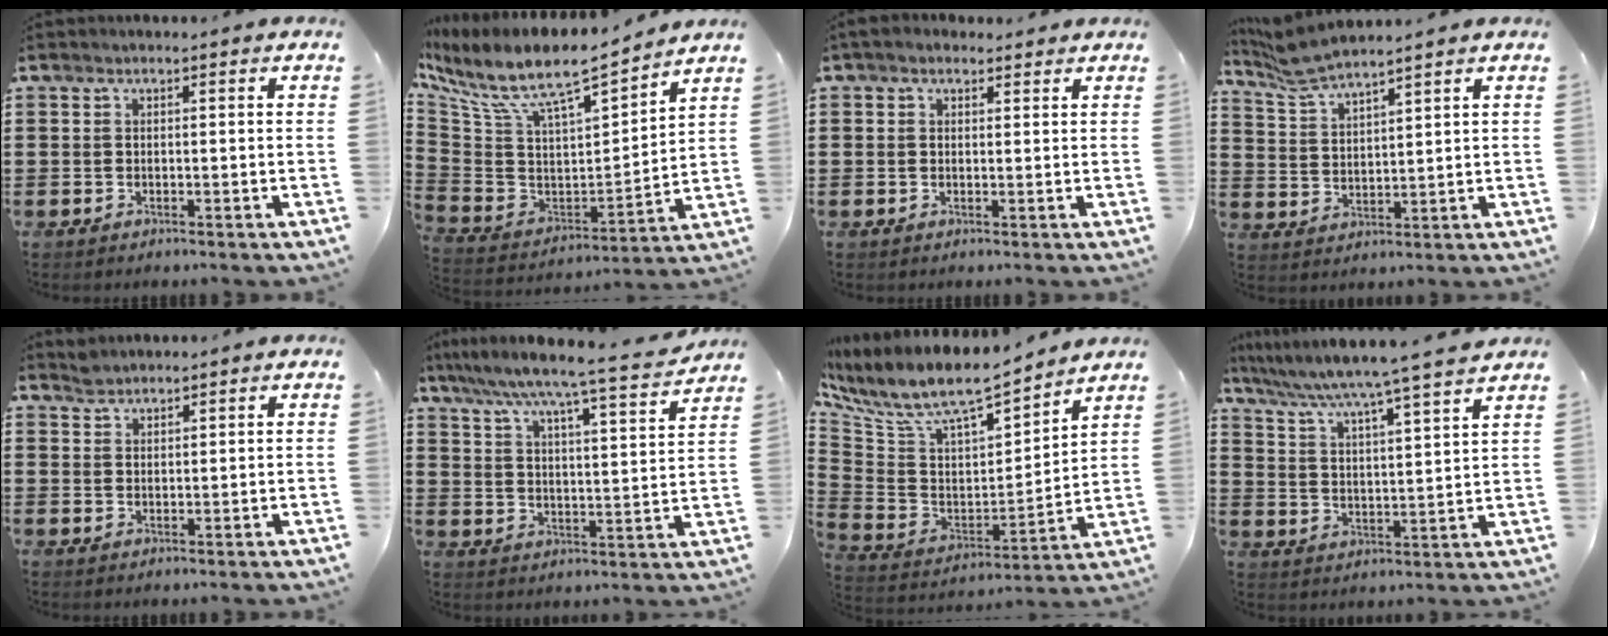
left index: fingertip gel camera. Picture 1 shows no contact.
{"total": 9.1, "force": [6.9, 2.2, 5.4], "torque": [-0.135, -0.055, 0.116]}
{"total": 1.7, "force": [1.1, 1.2, 0.3], "torque": [-0.011, 0.009, 0.021]}
{"total": 5.0, "force": [4.7, 0.1, 1.5], "torque": [-0.047, -0.017, 0.086]}
{"total": 1.7, "force": [1.7, 0.4, -0.1], "torque": [-0.003, 0.001, 0.033]}
{"total": 6.0, "force": [5.4, -0.9, 2.5], "torque": [-0.074, -0.047, 0.082]}
{"total": 8.1, "force": [6.6, 2.3, 4.1], "torque": [-0.109, -0.052, 0.110]}
{"total": 5.1, "force": [4.5, -1.1, 2.0], "torque": [-0.061, -0.045, 0.067]}